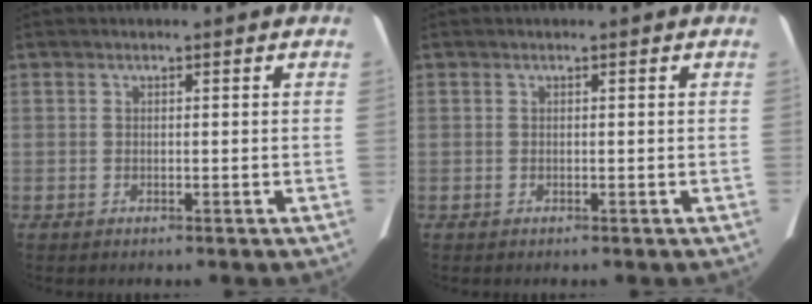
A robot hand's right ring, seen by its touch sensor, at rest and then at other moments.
{"total": 0.0}